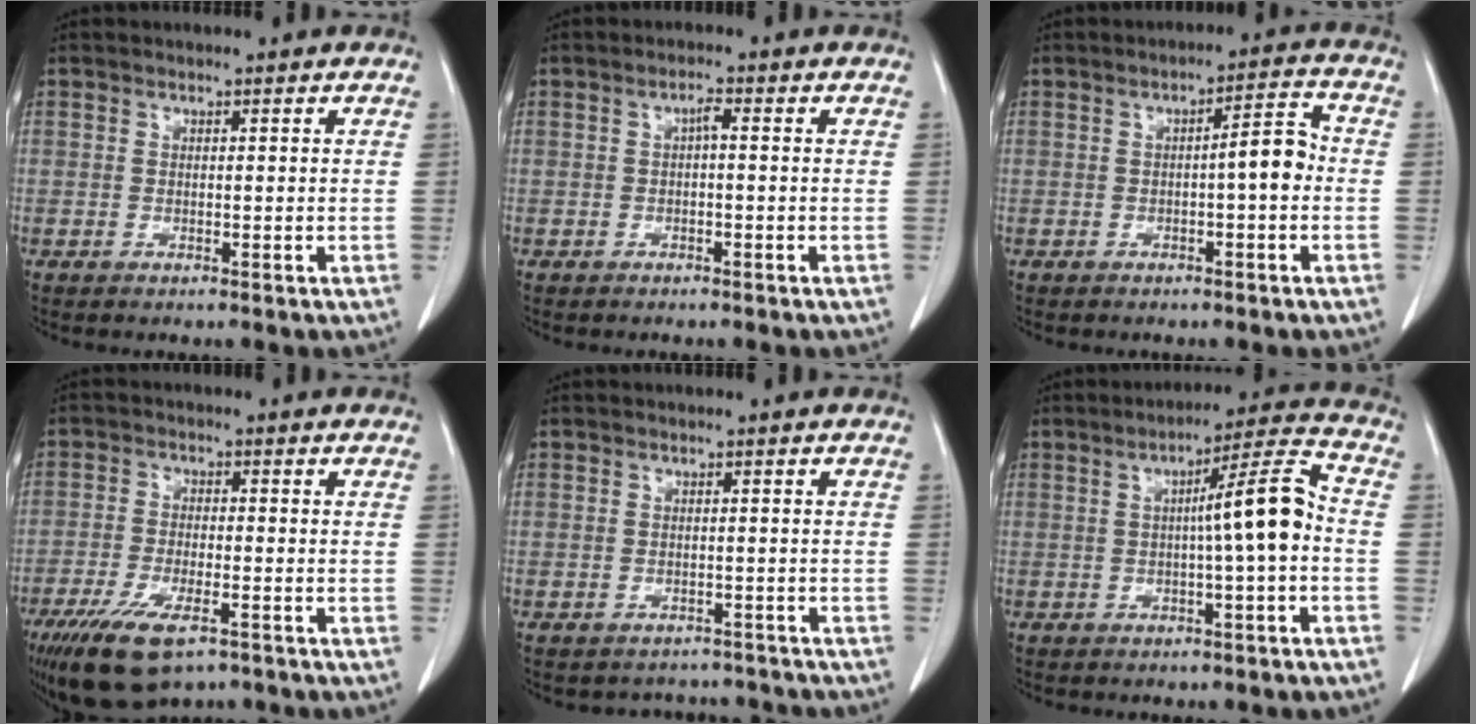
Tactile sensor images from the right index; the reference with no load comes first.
{"total": 1.4, "force": [0.0, 0.3, 1.4], "torque": [-0.024, 0.005, 0.000]}
{"total": 4.8, "force": [-0.6, 0.8, 4.7], "torque": [-0.064, 0.016, -0.010]}
{"total": 11.0, "force": [-7.1, 3.6, 7.6], "torque": [-0.140, -0.020, -0.119]}
{"total": 4.4, "force": [-3.9, 1.8, -0.8], "torque": [0.011, 0.022, -0.046]}
{"total": 8.5, "force": [-0.6, -0.3, 8.5], "torque": [-0.125, 0.022, -0.011]}